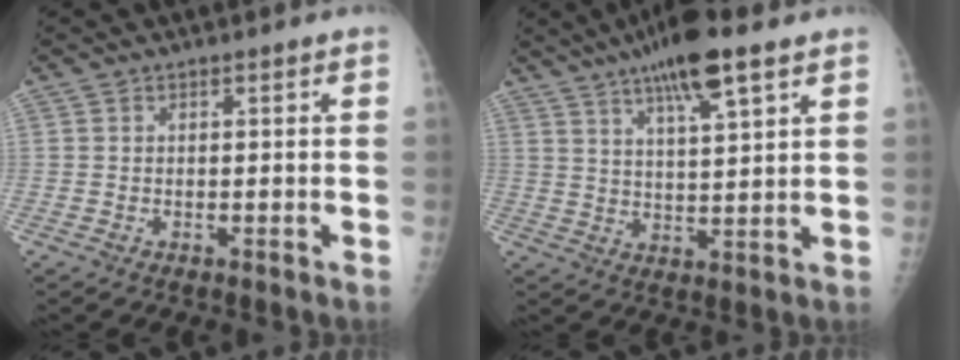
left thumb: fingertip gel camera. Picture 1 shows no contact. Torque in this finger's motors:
{"motor_torque": [1.13, -0.29, 0.94, -0.92, 0.08]}